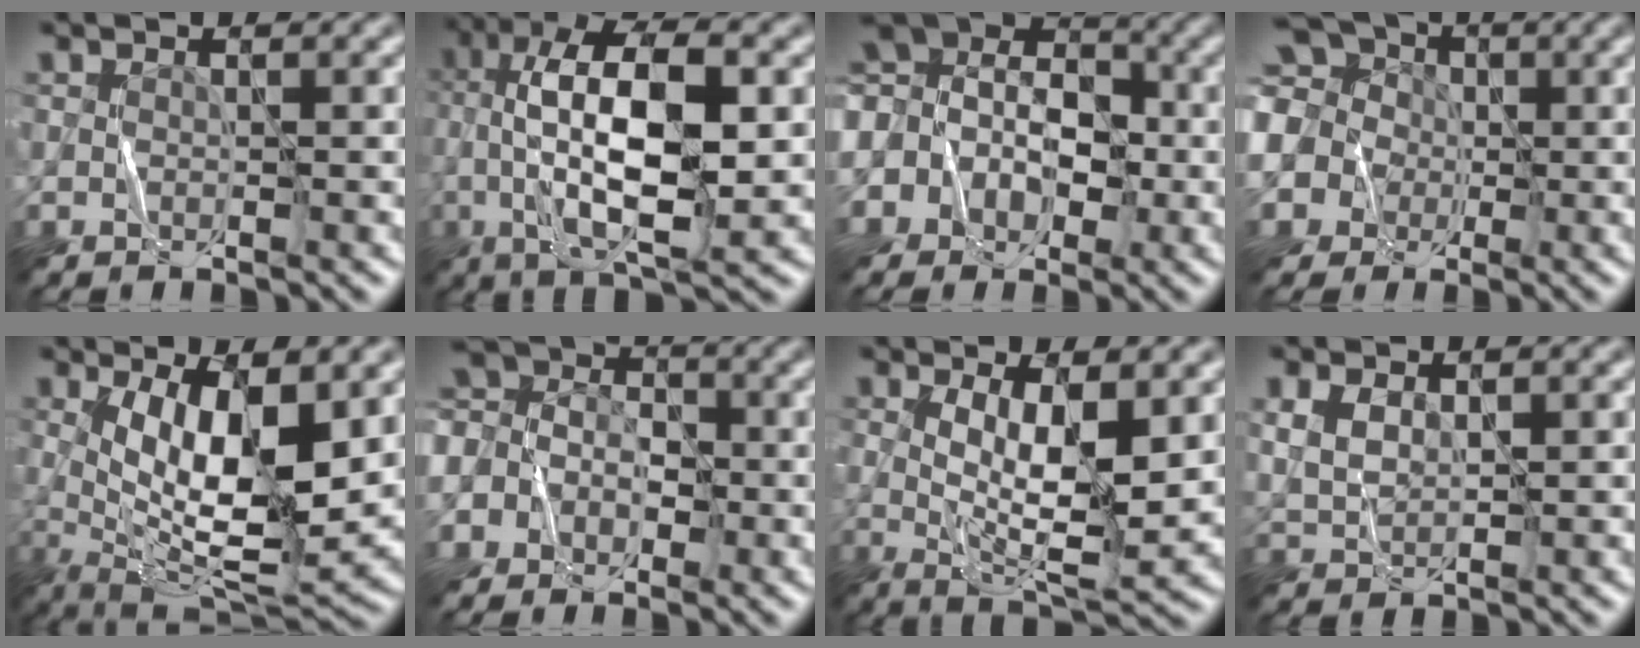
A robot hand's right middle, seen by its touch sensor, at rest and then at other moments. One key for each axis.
{"total": 11.6, "fx": -0.5, "fy": 4.0, "fz": 10.9, "tx": -0.197, "ty": 0.016, "tz": -0.016}
{"total": 11.2, "fx": 0.7, "fy": 9.6, "fz": 5.7, "tx": -0.143, "ty": 0.054, "tz": -0.033}
{"total": 12.5, "fx": 2.2, "fy": 10.8, "fz": 5.7, "tx": -0.158, "ty": 0.041, "tz": -0.002}
{"total": 11.0, "fx": 0.8, "fy": 3.3, "fz": 10.4, "tx": -0.181, "ty": -0.012, "tz": 0.015}
{"total": 6.0, "fx": -1.1, "fy": 5.3, "fz": 2.5, "tx": -0.061, "ty": 0.024, "tz": -0.043}
{"total": 6.8, "fx": 0.9, "fy": 1.8, "fz": 6.5, "tx": -0.118, "ty": -0.010, "tz": 0.021}
{"total": 2.4, "fx": 0.9, "fy": 1.4, "fz": 1.7, "tx": -0.047, "ty": 0.000, "tz": 0.023}